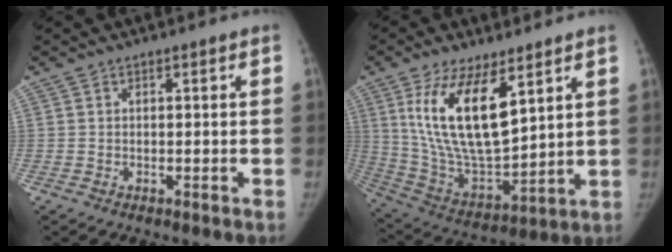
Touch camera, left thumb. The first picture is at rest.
{"total": 18.4, "force": [7.7, 7.5, 15.0], "torque": [-0.264, -0.039, 0.159]}